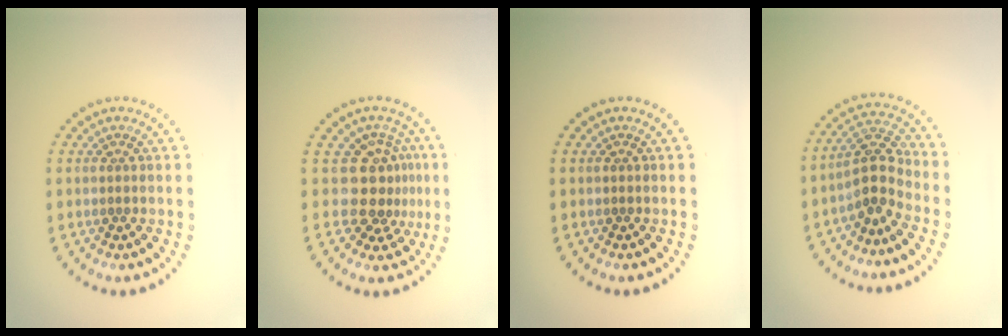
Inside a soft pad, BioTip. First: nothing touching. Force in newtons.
{"total": 3.5, "press": 2.5, "slide": 2.5}
{"total": 0.0}
{"total": 3.5, "press": 3.0, "slide": 1.7}